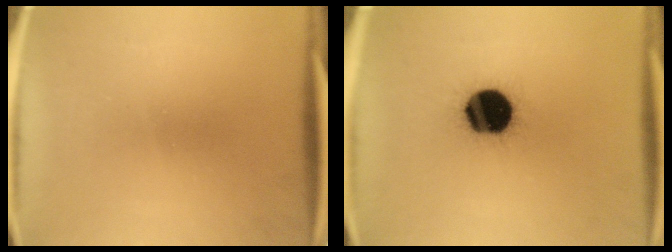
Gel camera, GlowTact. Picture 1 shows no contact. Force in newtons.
{"total": 18.3}